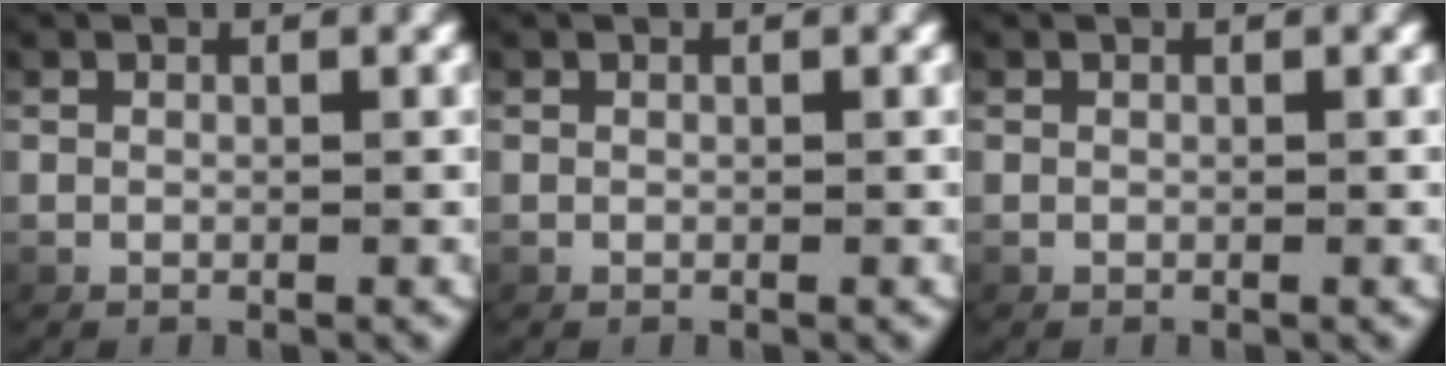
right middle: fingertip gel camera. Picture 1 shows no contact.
{"total": 0.0}
{"total": 0.0}